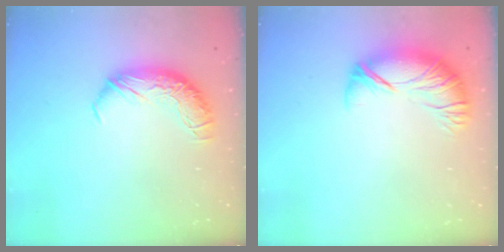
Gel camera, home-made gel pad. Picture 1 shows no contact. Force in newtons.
{"total": 2.5, "press": 1.6, "slide": 1.9}